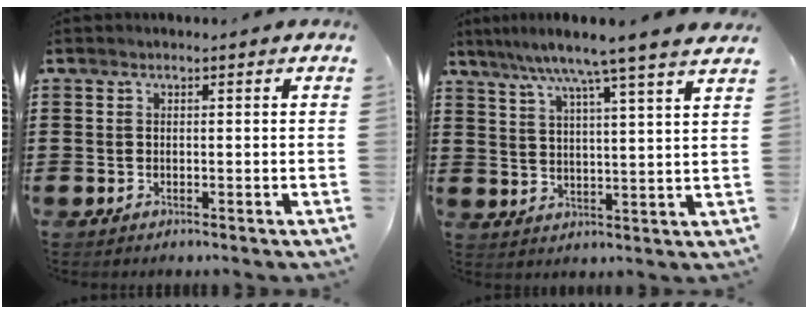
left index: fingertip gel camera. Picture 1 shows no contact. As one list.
[{"total": 6.2, "force": [5.0, -0.8, 3.6], "torque": [-0.084, -0.017, 0.085]}]